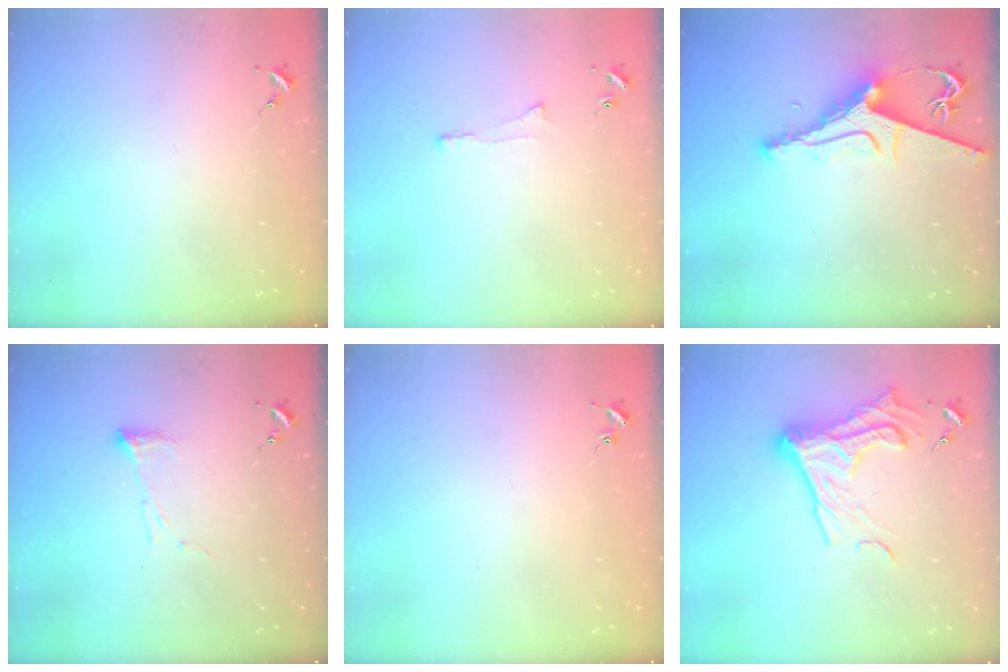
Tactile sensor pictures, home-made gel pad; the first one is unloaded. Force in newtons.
{"total": 5.1, "press": 5.1, "slide": 0.6}
{"total": 10.0, "press": 9.9, "slide": 1.1}
{"total": 5.2, "press": 5.2, "slide": 0.1}
{"total": 0.8, "press": 0.8, "slide": 0.2}
{"total": 16.5, "press": 16.5, "slide": 1.4}